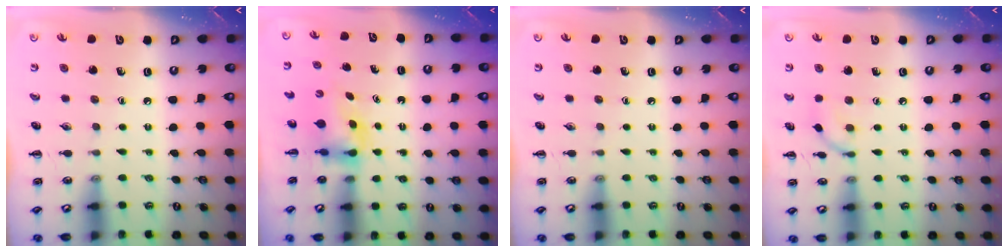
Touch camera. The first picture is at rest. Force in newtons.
{"total": 3.1, "press": 3.1, "slide": 0.6}
{"total": 0.0}
{"total": 6.7, "press": 6.7, "slide": 0.7}